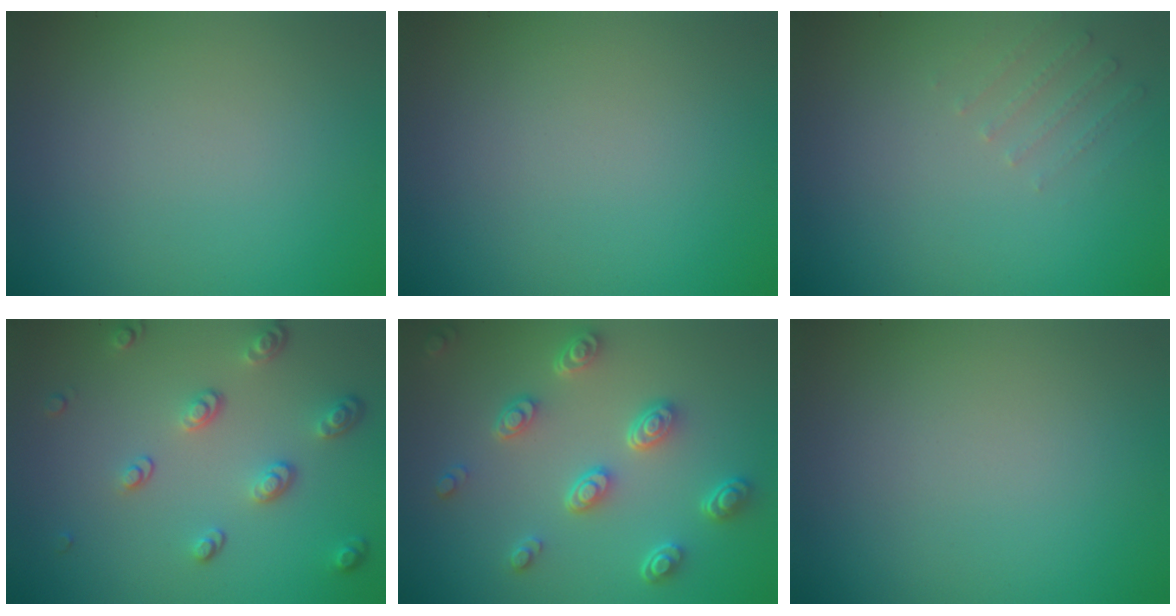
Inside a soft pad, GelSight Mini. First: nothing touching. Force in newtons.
{"total": 0.0}
{"total": 1.3, "press": 1.3, "slide": 0.4}
{"total": 3.3, "press": 2.5, "slide": 2.1}
{"total": 4.6, "press": 3.6, "slide": 2.9}
{"total": 0.0}